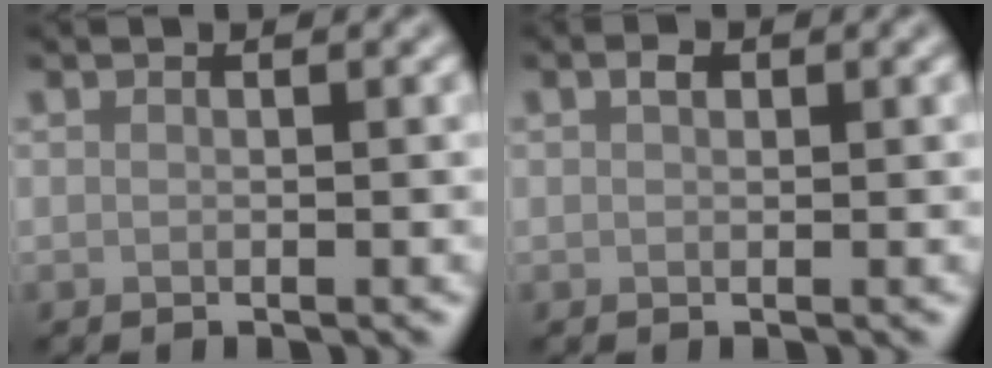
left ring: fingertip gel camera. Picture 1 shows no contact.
{"total": 0.9, "force": [0.5, 0.5, 0.6], "torque": [-0.013, 0.002, 0.007]}